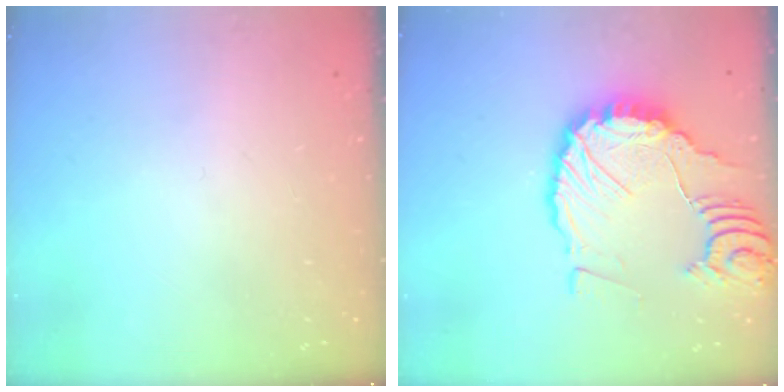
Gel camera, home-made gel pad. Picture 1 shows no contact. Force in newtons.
{"total": 14.3, "press": 14.2, "slide": 1.9}